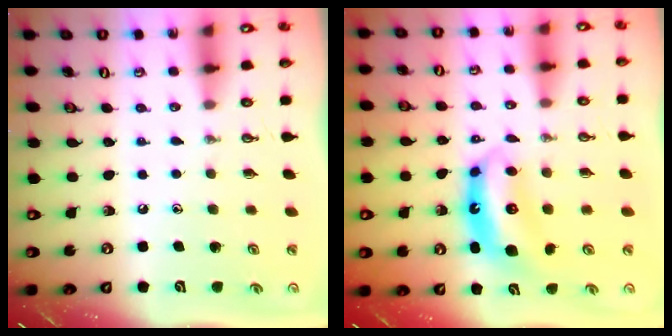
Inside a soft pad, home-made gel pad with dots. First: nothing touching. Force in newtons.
{"total": 6.8, "press": 6.8, "slide": 0.6}